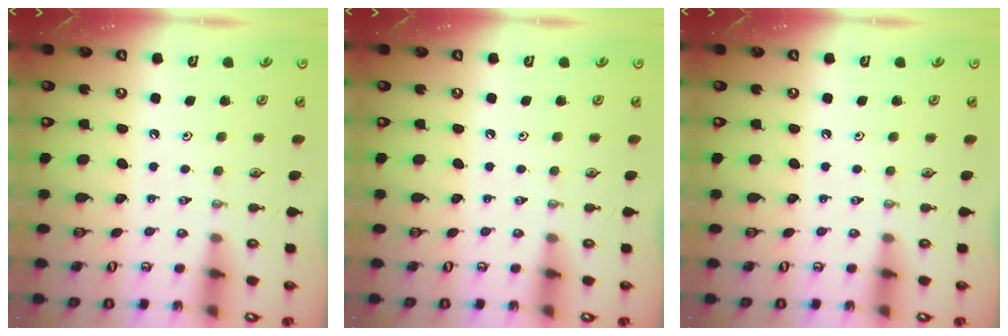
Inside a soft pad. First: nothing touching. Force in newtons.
{"total": 0.0}
{"total": 0.0}